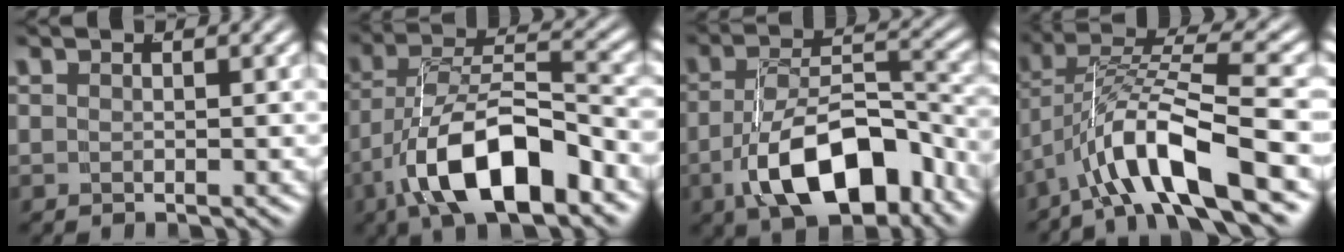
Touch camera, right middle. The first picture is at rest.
{"total": 8.3, "force": [-3.2, 3.5, 6.8], "torque": [-0.117, -0.016, -0.043]}
{"total": 9.8, "force": [-5.0, 4.5, 7.2], "torque": [-0.107, -0.019, -0.065]}
{"total": 6.8, "force": [-1.7, 3.1, 5.9], "torque": [-0.124, -0.011, -0.022]}